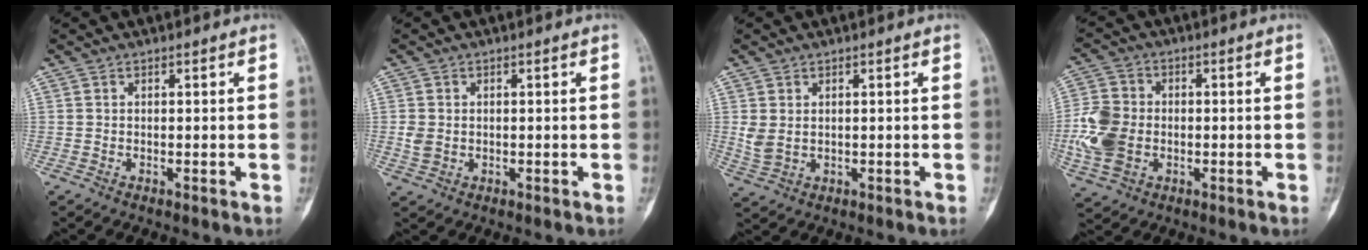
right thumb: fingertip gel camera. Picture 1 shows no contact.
{"total": 2.9, "force": [-0.1, 2.3, 1.7], "torque": [-0.033, 0.003, 0.003]}
{"total": 3.8, "force": [0.7, 2.7, 2.5], "torque": [-0.055, -0.002, 0.024]}
{"total": 10.4, "force": [-1.6, 7.8, 6.6], "torque": [-0.139, 0.006, -0.032]}